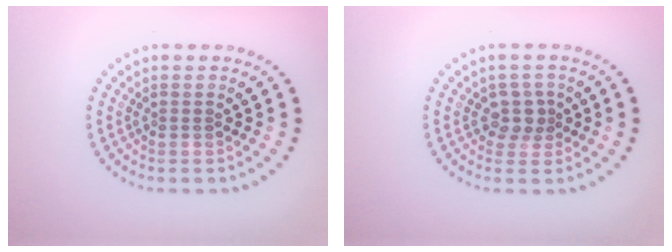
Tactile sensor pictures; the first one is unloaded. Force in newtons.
{"total": 2.1, "press": 1.8, "slide": 1.2}